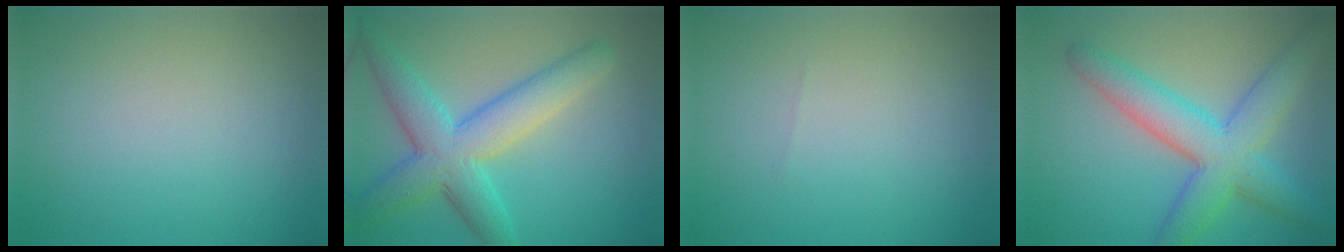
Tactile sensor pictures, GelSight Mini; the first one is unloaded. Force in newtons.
{"total": 7.1, "press": 7.1, "slide": 0.2}
{"total": 0.0}
{"total": 7.2, "press": 7.2, "slide": 0.1}